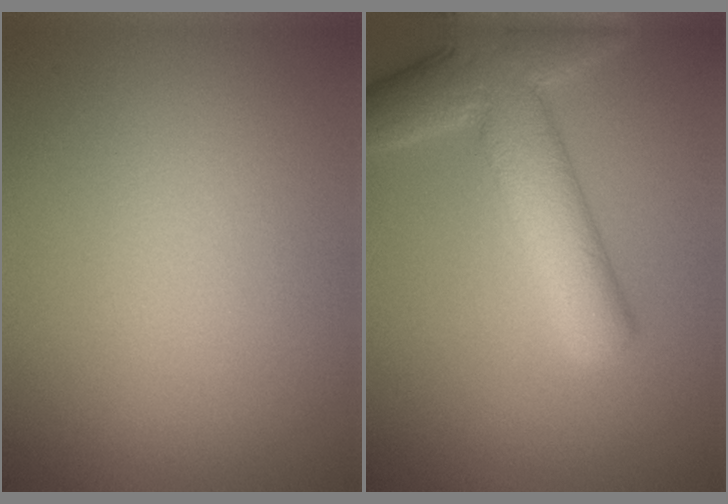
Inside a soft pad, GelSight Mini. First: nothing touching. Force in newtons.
{"total": 7.3, "press": 7.2, "slide": 0.5}